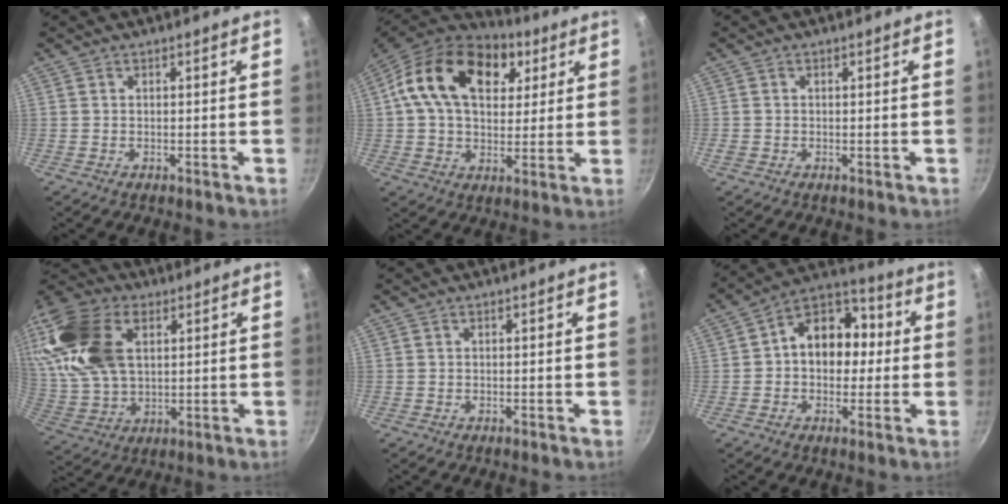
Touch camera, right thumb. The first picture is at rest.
{"total": 21.3, "force": [7.3, 14.1, 14.2], "torque": [-0.223, 0.002, 0.109]}
{"total": 0.6, "force": [-0.2, 0.5, 0.2], "torque": [-0.003, 0.001, -0.004]}
{"total": 22.2, "force": [7.1, 13.9, 15.8], "torque": [-0.323, -0.001, 0.137]}
{"total": 0.0}
{"total": 13.5, "force": [0.8, 10.2, 8.9], "torque": [-0.078, 0.039, -0.008]}